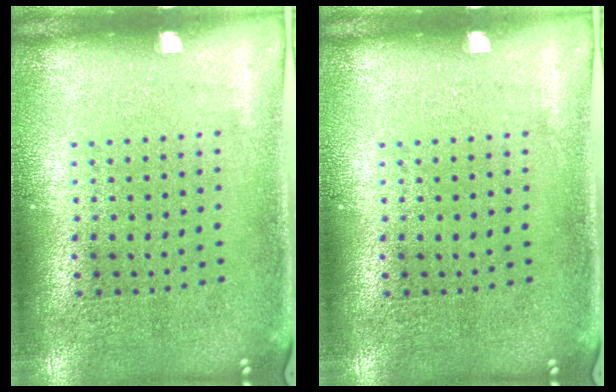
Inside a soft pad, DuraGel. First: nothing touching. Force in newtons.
{"total": 0.0}